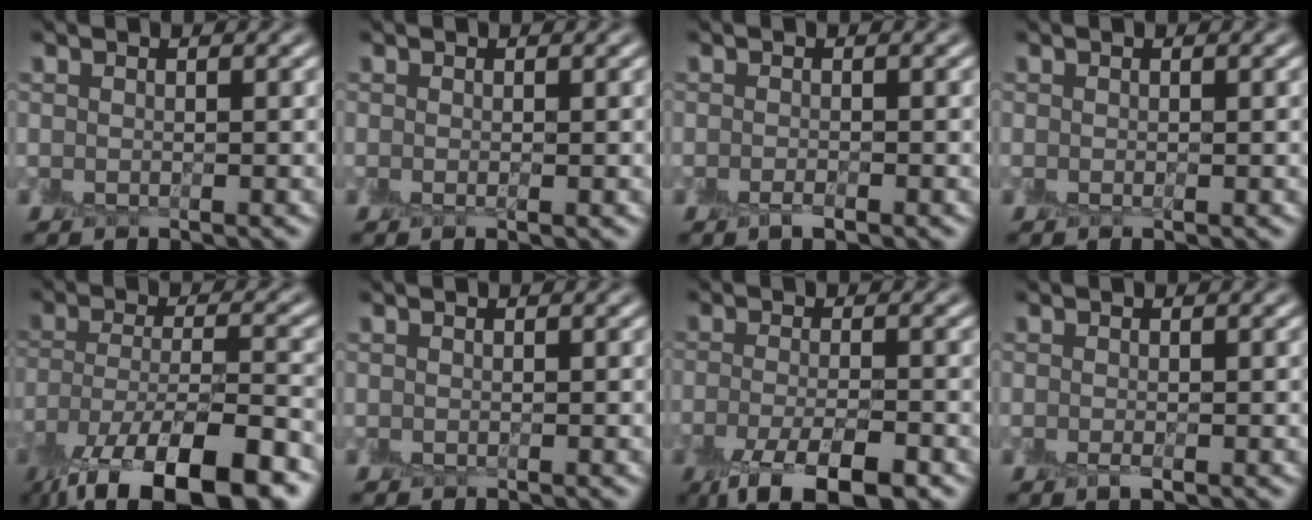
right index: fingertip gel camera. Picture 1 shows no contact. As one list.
[{"total": 0.5, "force": [-0.1, 0.0, 0.5], "torque": [-0.006, -0.004, -0.002]}, {"total": 1.0, "force": [-0.8, 0.2, 0.6], "torque": [-0.012, -0.005, -0.015]}, {"total": 0.0}, {"total": 13.1, "force": [-8.7, 4.0, 8.9], "torque": [-0.177, -0.021, -0.150]}, {"total": 0.0}, {"total": 6.4, "force": [-4.0, 1.9, 4.6], "torque": [-0.083, -0.015, -0.070]}, {"total": 0.9, "force": [-0.5, 0.2, 0.7], "torque": [-0.014, -0.007, -0.008]}]